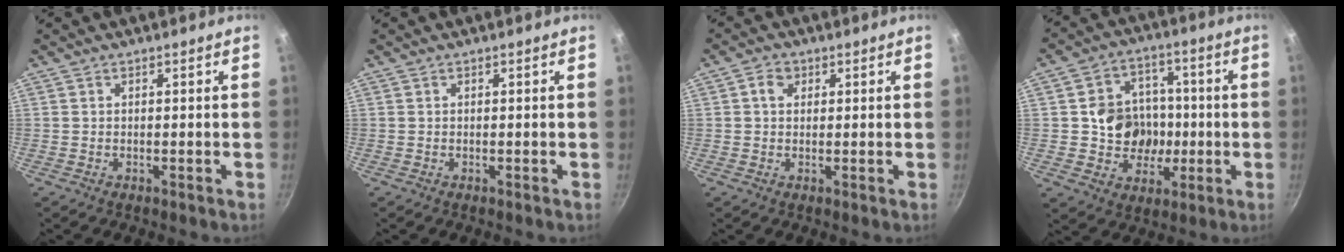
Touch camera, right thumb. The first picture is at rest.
{"total": 0.0}
{"total": 2.8, "force": [1.0, 2.2, 1.3], "torque": [-0.009, 0.000, 0.013]}
{"total": 12.7, "force": [-0.6, 11.3, 5.6], "torque": [-0.048, 0.019, -0.007]}